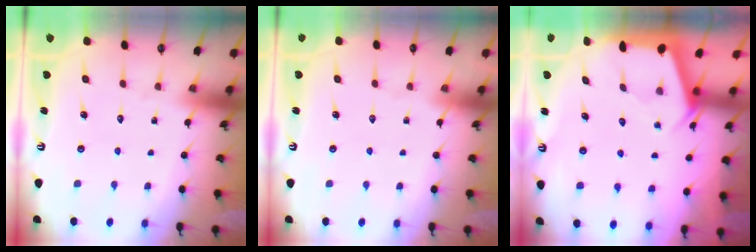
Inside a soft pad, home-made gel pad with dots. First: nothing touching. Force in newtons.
{"total": 0.0}
{"total": 2.4, "press": 2.3, "slide": 0.4}